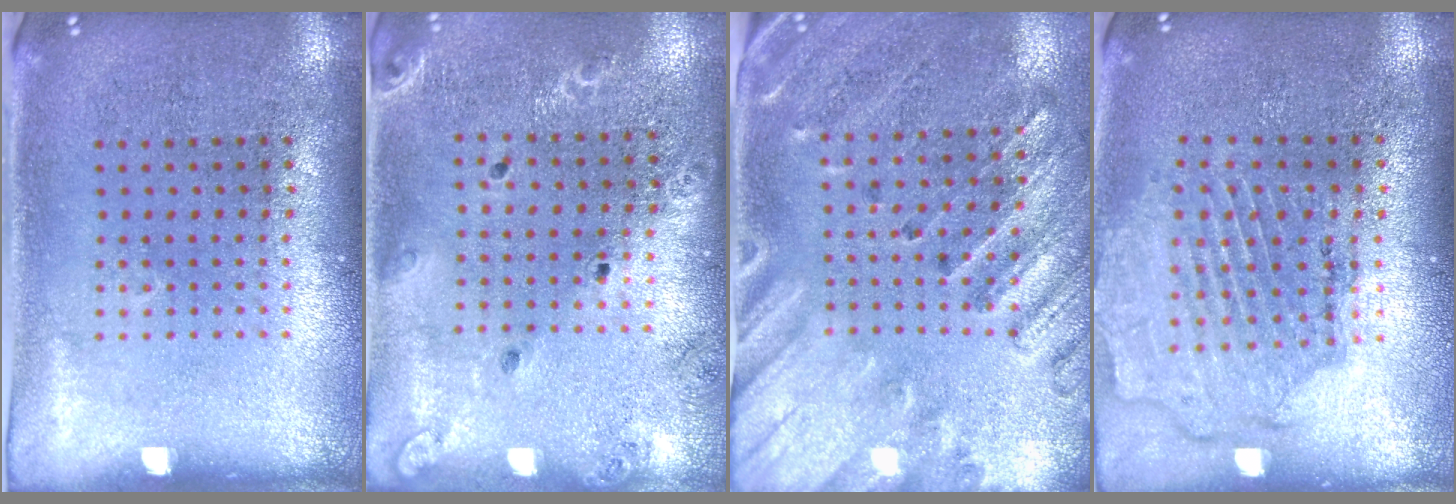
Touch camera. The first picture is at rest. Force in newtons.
{"total": 1.5, "press": 1.5, "slide": 0.1}
{"total": 2.4, "press": 2.1, "slide": 1.3}
{"total": 1.6, "press": 1.5, "slide": 0.4}